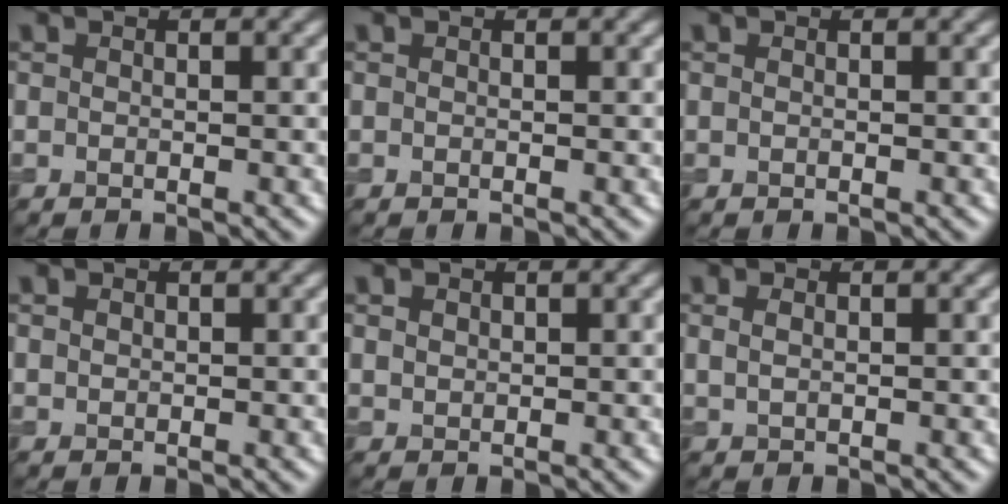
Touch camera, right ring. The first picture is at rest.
{"total": 0.0}
{"total": 0.0}
{"total": 0.6, "force": [0.3, 0.5, 0.2], "torque": [-0.003, -0.001, 0.007]}
{"total": 1.0, "force": [0.5, 0.8, 0.4], "torque": [-0.007, -0.001, 0.012]}
{"total": 1.0, "force": [0.4, 0.5, 0.7], "torque": [-0.017, -0.004, 0.014]}